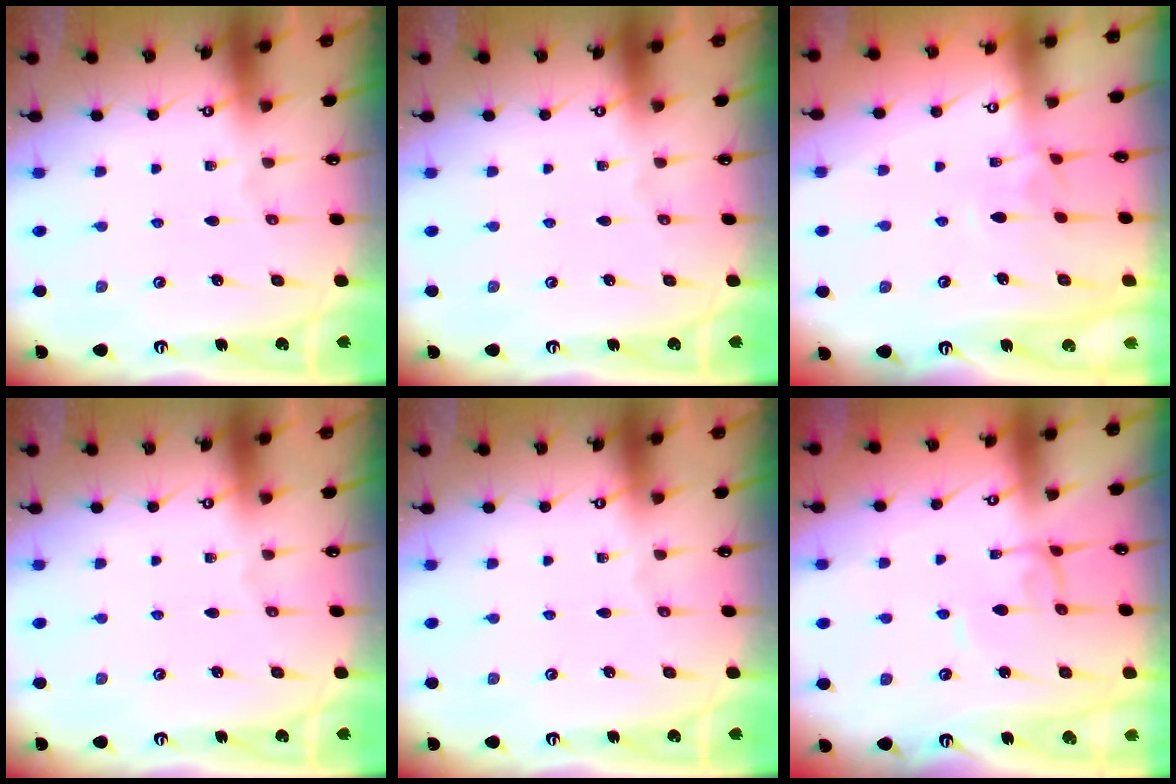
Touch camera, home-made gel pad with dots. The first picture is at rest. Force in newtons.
{"total": 0.0}
{"total": 1.9, "press": 1.8, "slide": 0.7}
{"total": 0.0}
{"total": 0.0}
{"total": 2.1, "press": 2.1, "slide": 0.1}